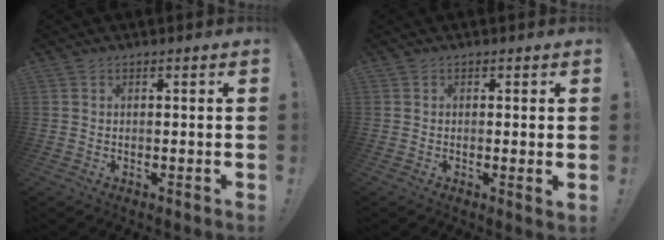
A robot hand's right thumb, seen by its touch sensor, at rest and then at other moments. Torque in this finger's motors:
{"motor_torque": [0.06, -0.10, -0.06, -0.10, 0.09]}